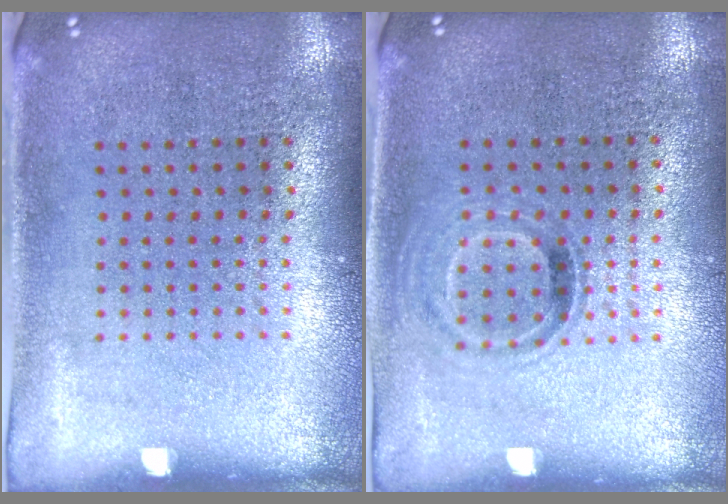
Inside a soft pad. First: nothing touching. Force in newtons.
{"total": 0.9, "press": 0.8, "slide": 0.4}